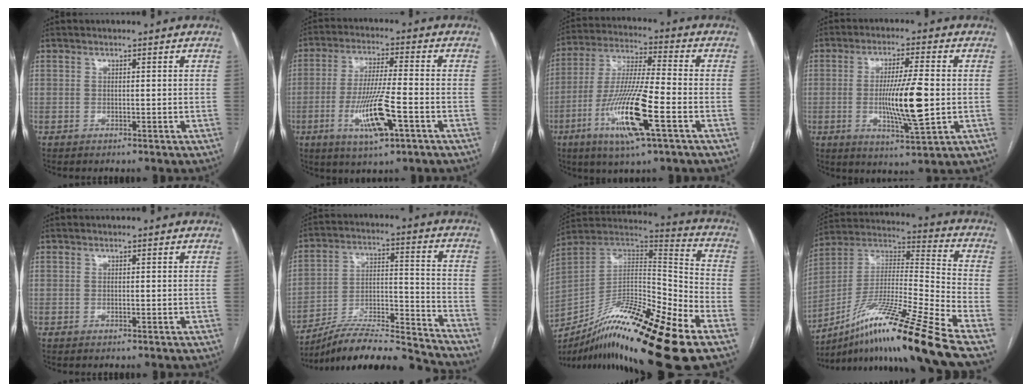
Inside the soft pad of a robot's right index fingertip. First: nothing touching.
{"total": 10.7, "force": [-4.0, 0.9, 9.9], "torque": [-0.193, -0.013, -0.070]}
{"total": 15.0, "force": [-5.8, 0.9, 13.8], "torque": [-0.280, -0.018, -0.108]}
{"total": 10.7, "force": [-1.0, 0.6, 10.6], "torque": [-0.188, -0.015, -0.019]}
{"total": 0.0}
{"total": 17.8, "force": [-17.0, 0.2, 5.4], "torque": [-0.102, 0.026, -0.282]}
{"total": 25.0, "force": [-14.7, 2.8, 20.1], "torque": [-0.314, -0.014, -0.253]}
{"total": 22.0, "force": [-15.2, -2.3, 15.7], "torque": [-0.279, -0.012, -0.274]}